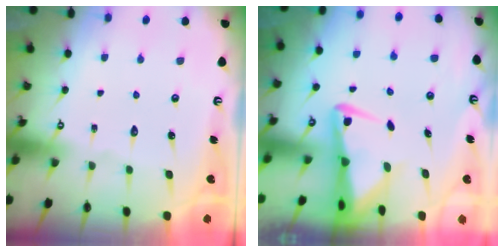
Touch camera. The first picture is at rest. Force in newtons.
{"total": 3.6, "press": 3.5, "slide": 0.7}